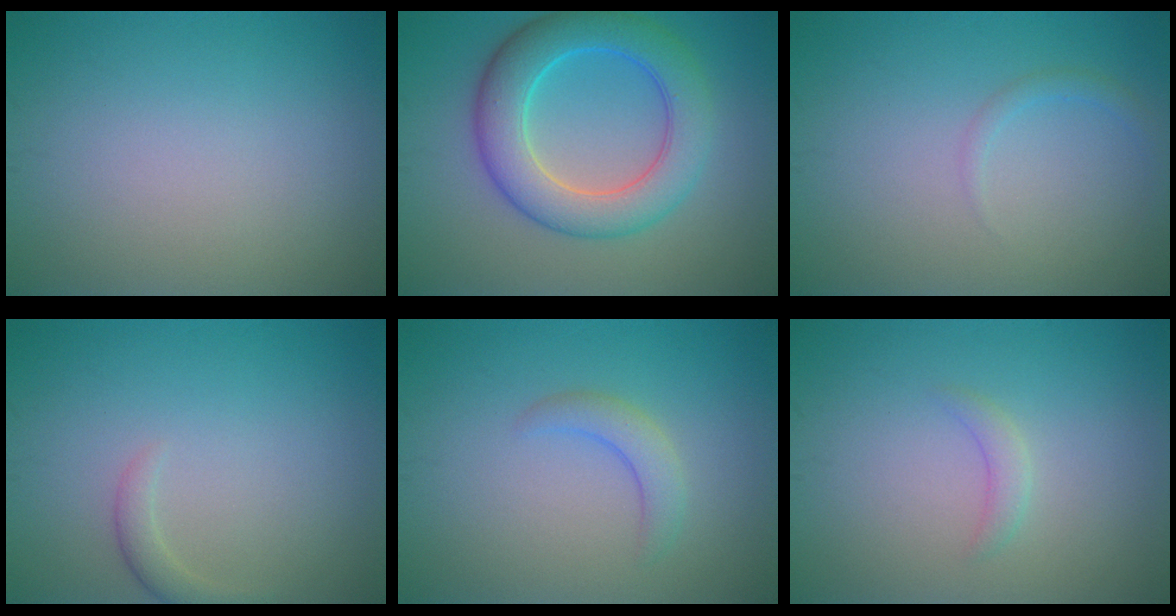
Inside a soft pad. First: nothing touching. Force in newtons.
{"total": 7.3, "press": 7.3, "slide": 0.1}
{"total": 1.0, "press": 1.0, "slide": 0.1}
{"total": 1.4, "press": 1.4, "slide": 0.1}
{"total": 2.1, "press": 2.1, "slide": 0.3}
{"total": 1.2, "press": 1.2, "slide": 0.0}